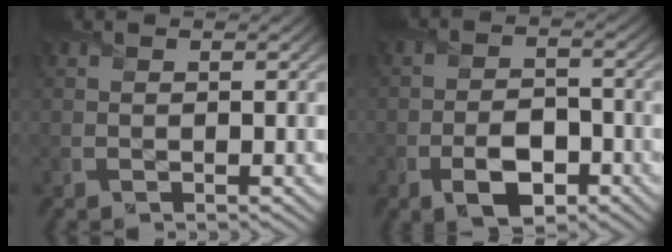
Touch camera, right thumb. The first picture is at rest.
{"total": 5.8, "force": [-2.8, 3.2, 3.8], "torque": [-0.066, -0.006, -0.055]}